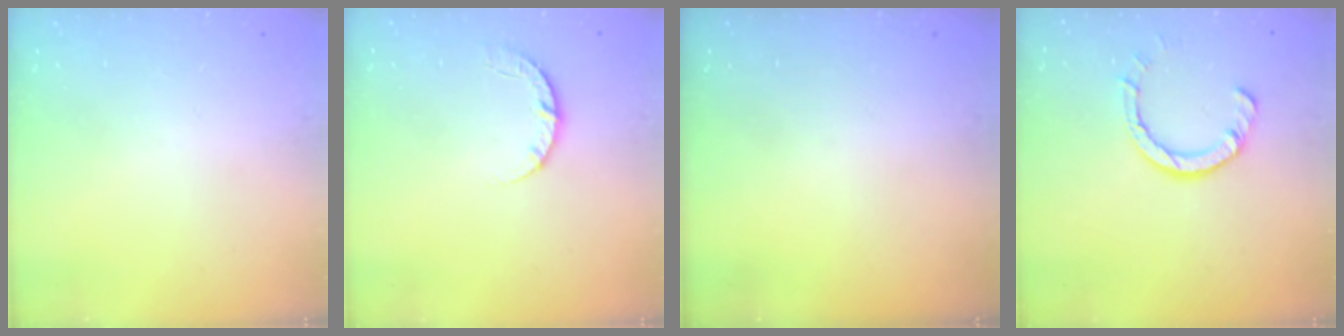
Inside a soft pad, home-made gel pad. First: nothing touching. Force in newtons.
{"total": 4.6, "press": 4.5, "slide": 0.7}
{"total": 0.0}
{"total": 5.5, "press": 5.5, "slide": 0.4}